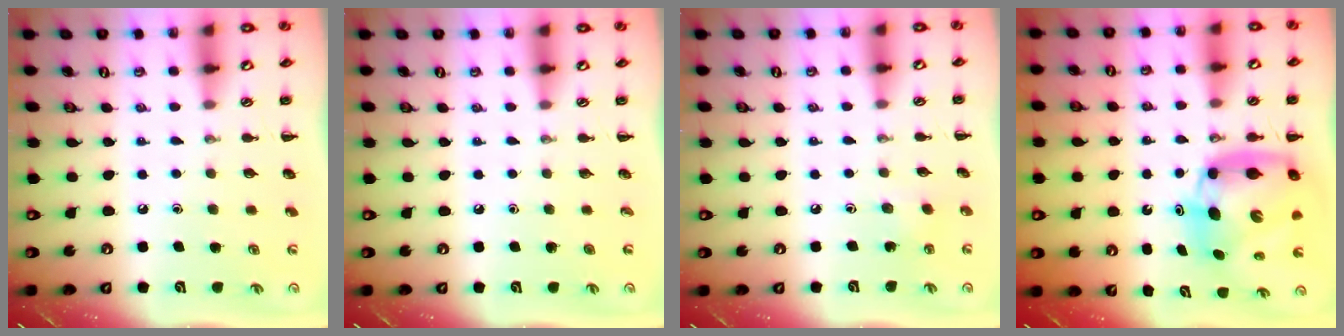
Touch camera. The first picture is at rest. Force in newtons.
{"total": 0.0}
{"total": 2.2, "press": 2.1, "slide": 0.7}
{"total": 10.0, "press": 9.6, "slide": 2.7}